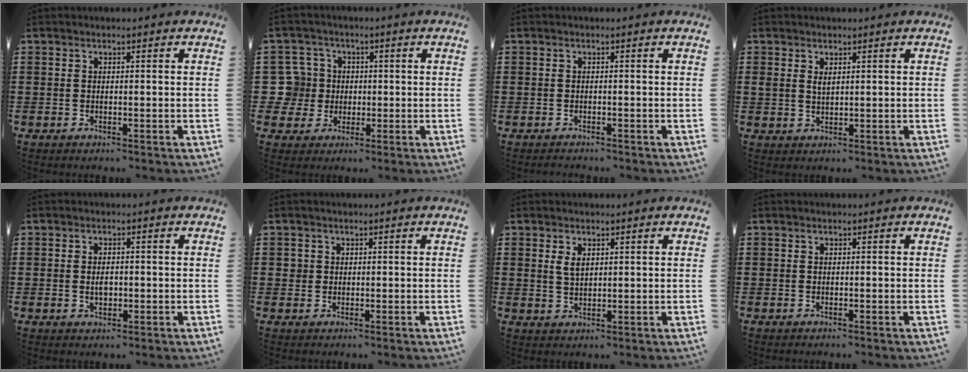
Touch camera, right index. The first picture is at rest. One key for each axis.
{"total": 6.7, "fx": 0.4, "fy": 6.5, "fz": 1.6, "tx": -0.080, "ty": 0.013, "tz": 0.005}
{"total": 0.7, "fx": -0.7, "fy": 0.0, "fz": 0.0, "tx": -0.003, "ty": -0.002, "tz": -0.014}
{"total": 1.5, "fx": 1.0, "fy": 0.8, "fz": 0.9, "tx": -0.020, "ty": 0.003, "tz": 0.018}
{"total": 2.2, "fx": -0.1, "fy": 1.2, "fz": 1.8, "tx": -0.034, "ty": 0.005, "tz": -0.003}
{"total": 1.3, "fx": 0.3, "fy": 1.2, "fz": 0.3, "tx": -0.010, "ty": 0.006, "tz": 0.006}
{"total": 2.3, "fx": 1.0, "fy": 1.2, "fz": 1.7, "tx": -0.037, "ty": 0.004, "tz": 0.017}
{"total": 0.0}